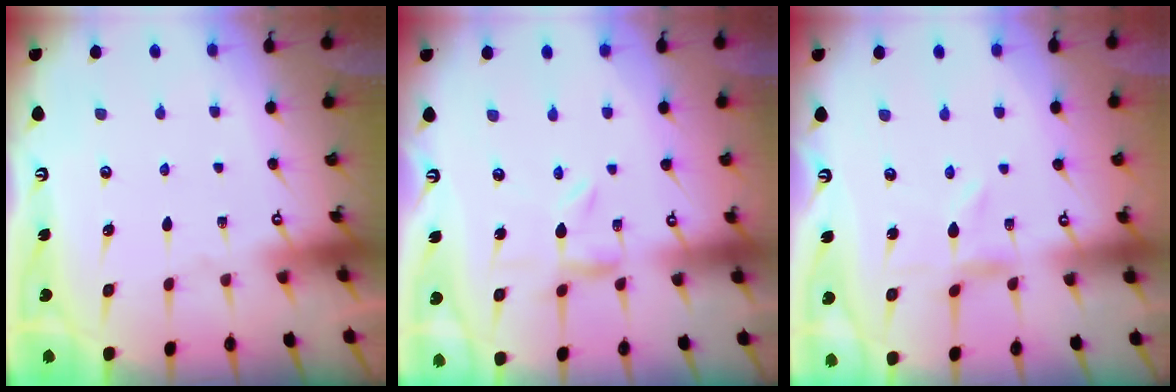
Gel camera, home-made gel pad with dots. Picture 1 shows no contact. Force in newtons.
{"total": 1.4, "press": 1.4, "slide": 0.2}
{"total": 0.7, "press": 0.7, "slide": 0.2}